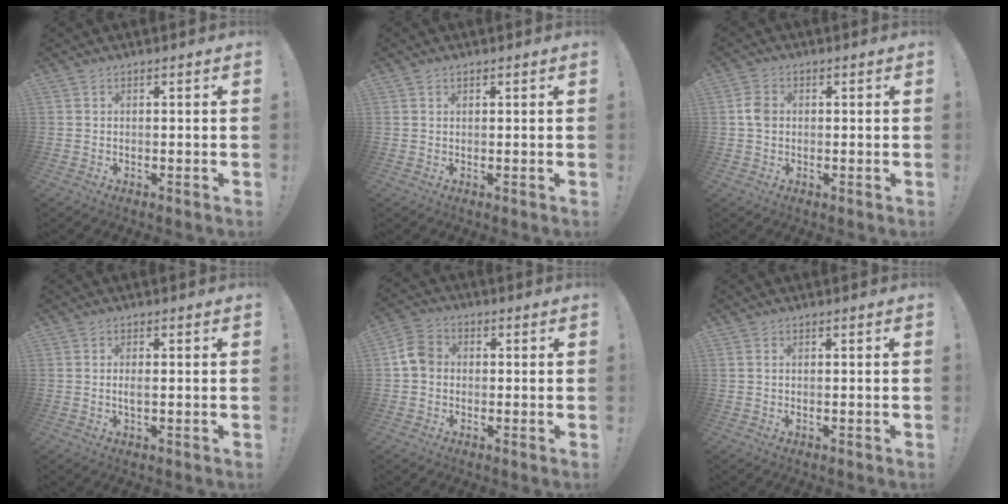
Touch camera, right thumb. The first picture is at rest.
{"total": 0.7, "force": [0.5, 0.4, 0.0], "torque": [0.006, -0.003, 0.009]}
{"total": 3.9, "force": [0.0, 3.1, 2.5], "torque": [-0.034, 0.005, 0.001]}
{"total": 2.0, "force": [-0.3, 0.5, 1.9], "torque": [-0.034, 0.000, -0.007]}
{"total": 7.2, "force": [0.1, 5.9, 4.2], "torque": [-0.073, 0.021, 0.007]}
{"total": 0.8, "force": [0.2, -0.2, 0.7], "torque": [-0.007, -0.003, 0.002]}